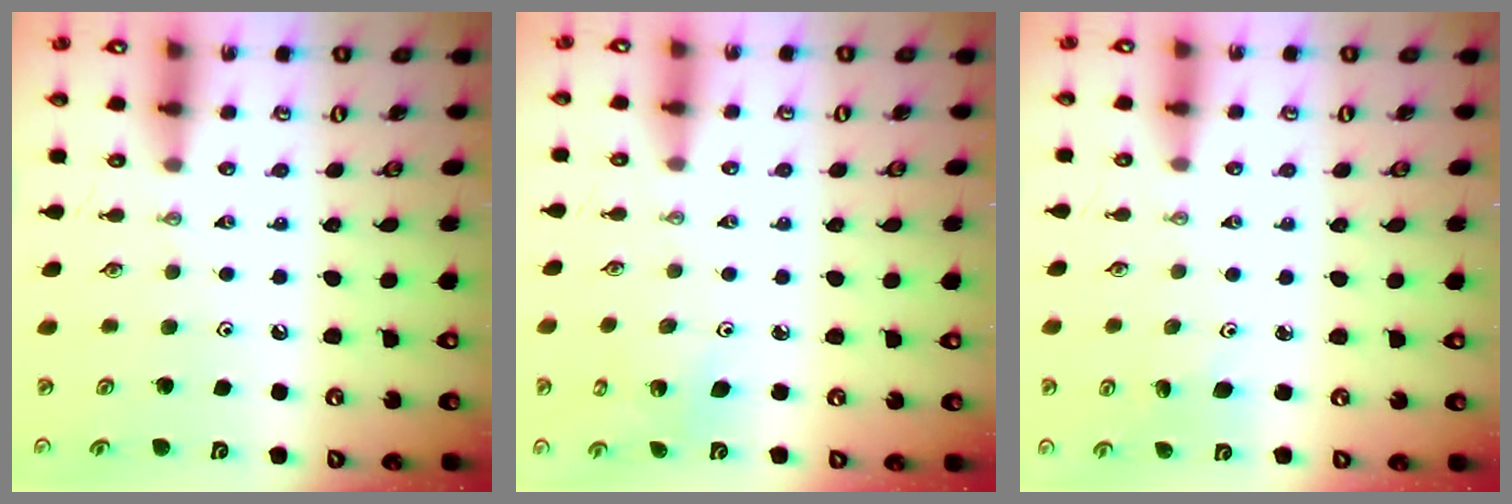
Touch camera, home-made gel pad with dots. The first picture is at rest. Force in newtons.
{"total": 3.5, "press": 3.5, "slide": 0.2}
{"total": 3.9, "press": 3.9, "slide": 0.2}